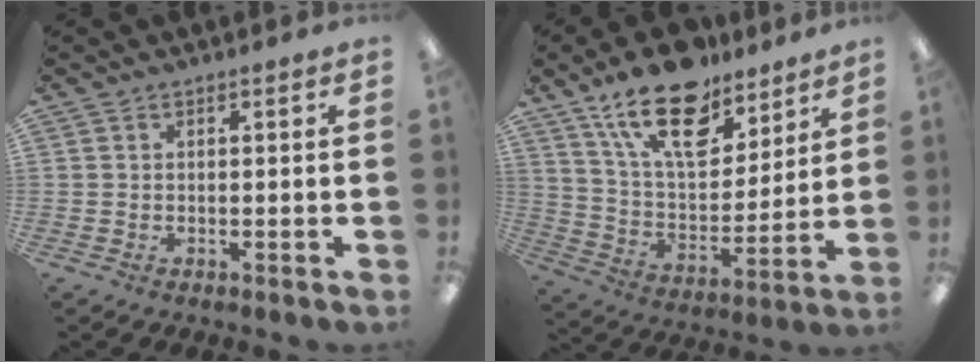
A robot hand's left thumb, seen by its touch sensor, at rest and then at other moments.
{"total": 20.5, "force": [13.8, 9.9, 11.5], "torque": [-0.194, -0.073, 0.242]}